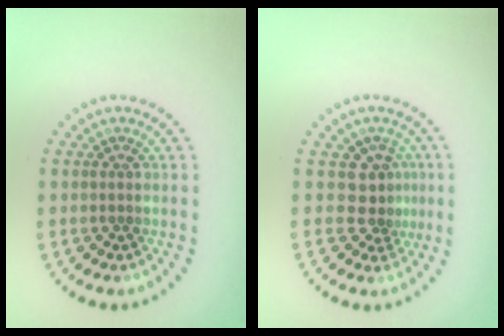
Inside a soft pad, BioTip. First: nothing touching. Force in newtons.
{"total": 2.4, "press": 1.8, "slide": 1.7}